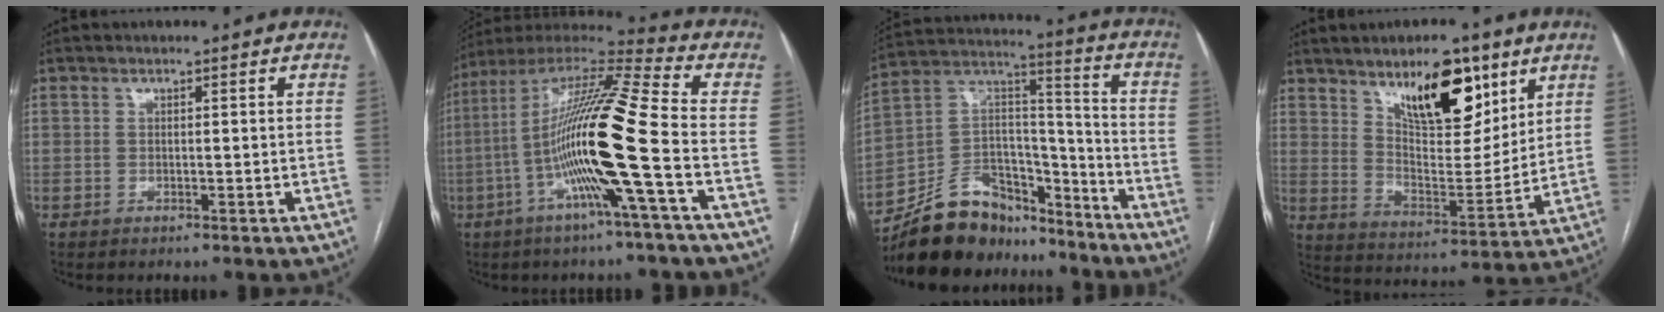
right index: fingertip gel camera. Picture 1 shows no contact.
{"total": 18.5, "force": [-4.3, -0.7, 18.0], "torque": [-0.339, 0.004, -0.093]}
{"total": 16.8, "force": [-14.4, 7.4, 4.3], "torque": [-0.070, 0.064, -0.248]}
{"total": 14.8, "force": [8.9, 5.2, 10.6], "torque": [-0.163, 0.000, 0.155]}